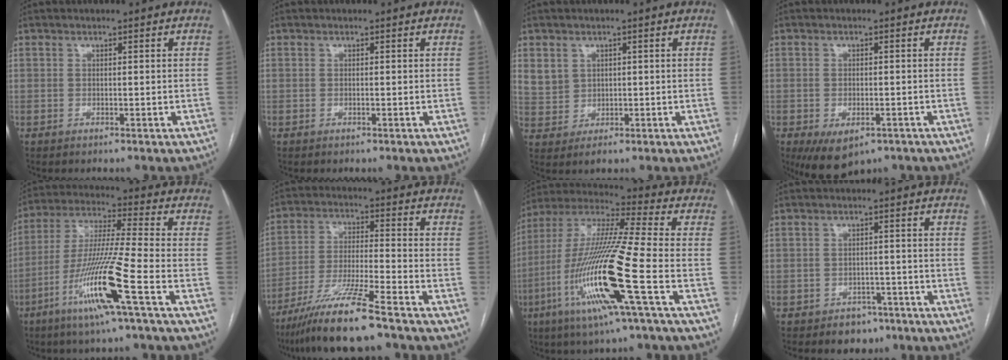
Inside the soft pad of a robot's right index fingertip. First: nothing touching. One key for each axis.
{"total": 0.0}
{"total": 4.5, "fx": 1.7, "fy": 4.0, "fz": 0.9, "tx": -0.023, "ty": 0.013, "tz": 0.047}
{"total": 6.9, "fx": -3.9, "fy": 3.6, "fz": 4.4, "tx": -0.073, "ty": -0.009, "tz": -0.050}
{"total": 14.6, "fx": -6.6, "fy": -1.1, "fz": 13.0, "tx": -0.265, "ty": -0.018, "tz": -0.127}
{"total": 12.8, "fx": -9.7, "fy": -0.3, "fz": 8.4, "tx": -0.161, "ty": -0.031, "tz": -0.175}
{"total": 19.8, "fx": -6.6, "fy": -0.2, "fz": 18.7, "tx": -0.399, "ty": -0.024, "tz": -0.135}
{"total": 4.0, "fx": -2.6, "fy": 2.9, "fz": 0.9, "tx": -0.006, "ty": 0.013, "tz": -0.030}